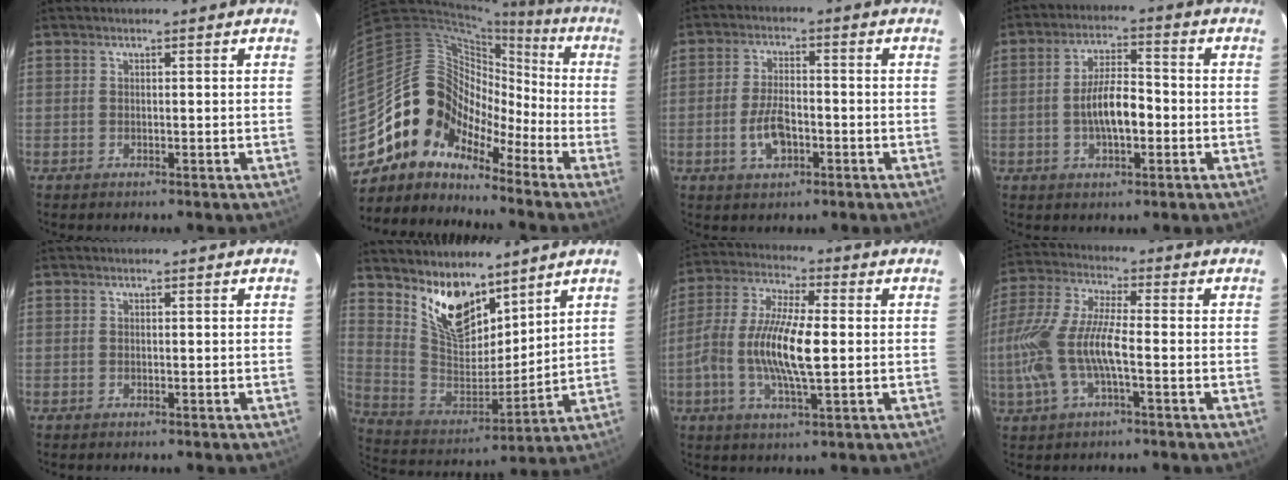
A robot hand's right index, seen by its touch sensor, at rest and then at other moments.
{"total": 12.5, "force": [-7.9, 9.1, 3.1], "torque": [-0.059, 0.046, -0.173]}
{"total": 6.7, "force": [-2.4, 3.4, 5.2], "torque": [-0.107, 0.002, -0.040]}
{"total": 8.0, "force": [-1.7, 3.0, 7.2], "torque": [-0.135, 0.007, -0.025]}
{"total": 0.0}
{"total": 14.1, "force": [10.1, 6.6, 7.3], "torque": [-0.146, -0.003, 0.202]}
{"total": 12.7, "force": [-1.3, 3.4, 12.2], "torque": [-0.248, 0.003, -0.030]}
{"total": 12.0, "force": [-2.8, 3.2, 11.2], "torque": [-0.246, -0.002, -0.053]}